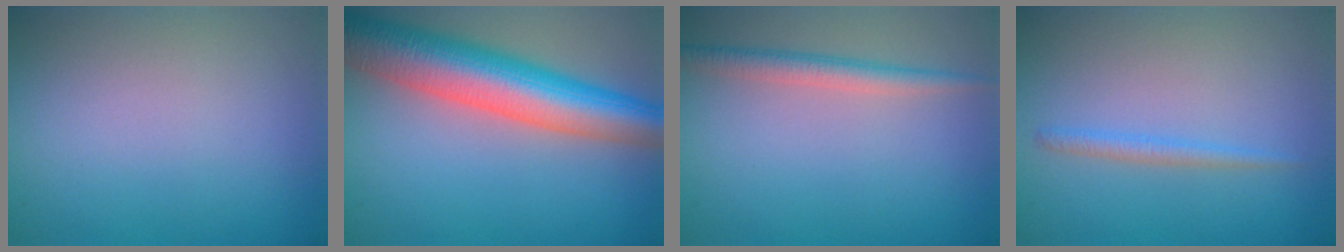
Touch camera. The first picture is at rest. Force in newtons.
{"total": 10.3, "press": 10.3, "slide": 0.6}
{"total": 2.4, "press": 2.4, "slide": 0.1}
{"total": 1.3, "press": 1.3, "slide": 0.0}